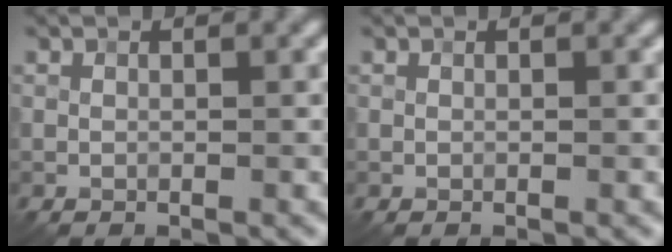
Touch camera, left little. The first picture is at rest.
{"total": 0.0}